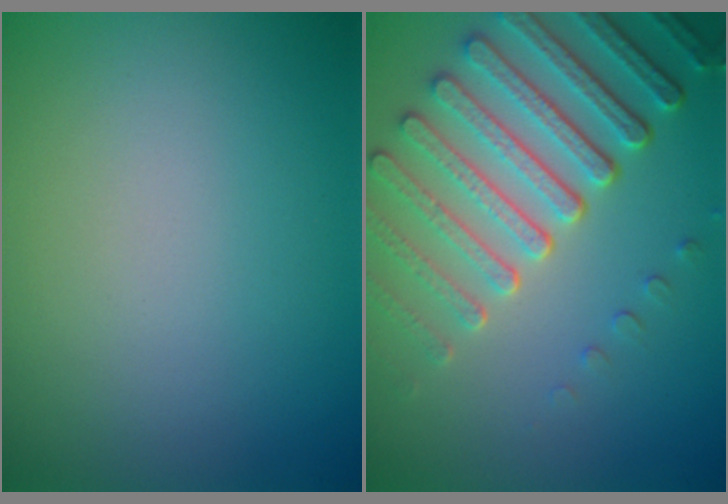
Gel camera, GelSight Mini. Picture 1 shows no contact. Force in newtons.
{"total": 7.6, "press": 5.7, "slide": 5.0}